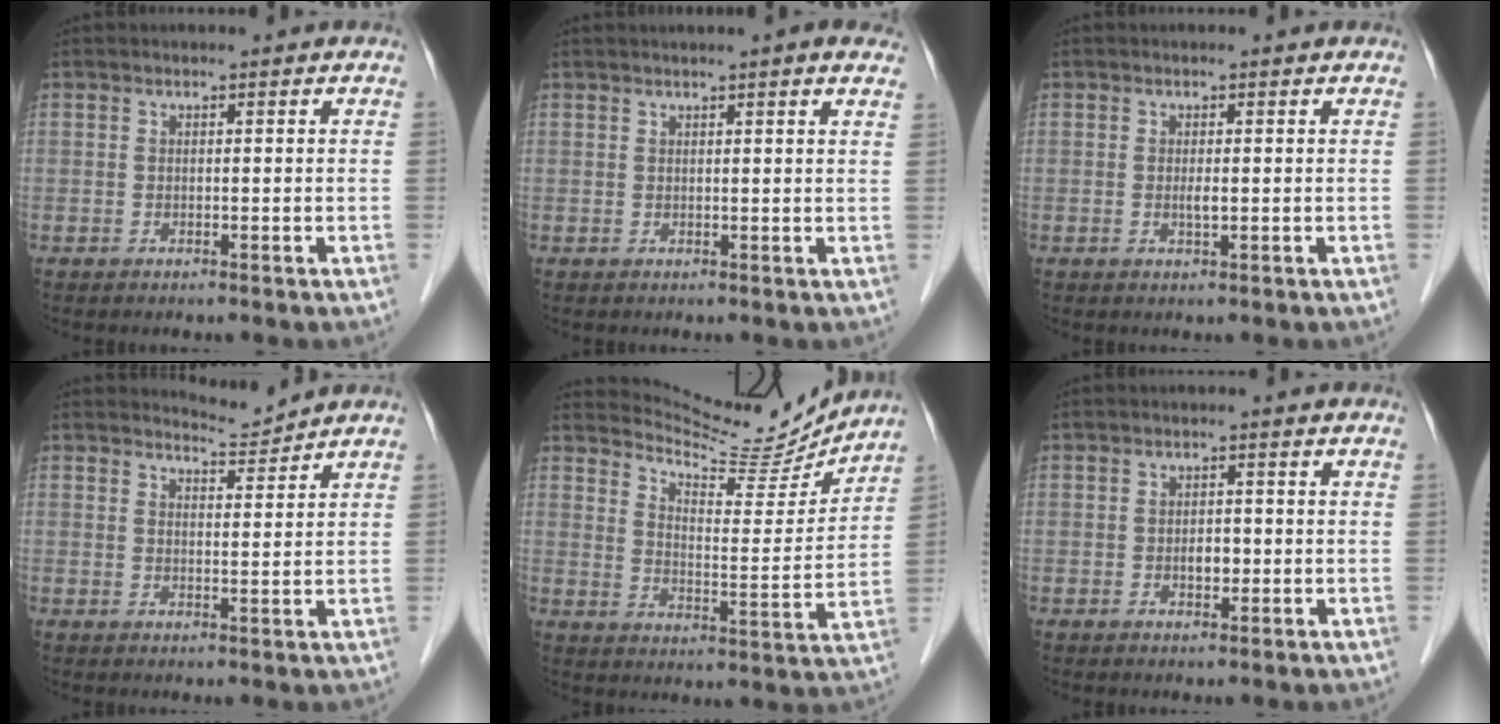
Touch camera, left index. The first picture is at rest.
{"total": 4.7, "force": [3.7, 0.1, 2.9], "torque": [-0.040, 0.017, 0.042]}
{"total": 1.1, "force": [0.0, 0.2, 1.1], "torque": [-0.023, -0.002, 0.000]}
{"total": 3.0, "force": [2.9, -0.6, -0.7], "torque": [0.001, -0.014, 0.053]}
{"total": 12.5, "force": [12.3, 1.0, 1.5], "torque": [-0.033, -0.027, 0.178]}
{"total": 2.1, "force": [-0.6, 1.2, 1.6], "torque": [-0.026, 0.002, -0.006]}